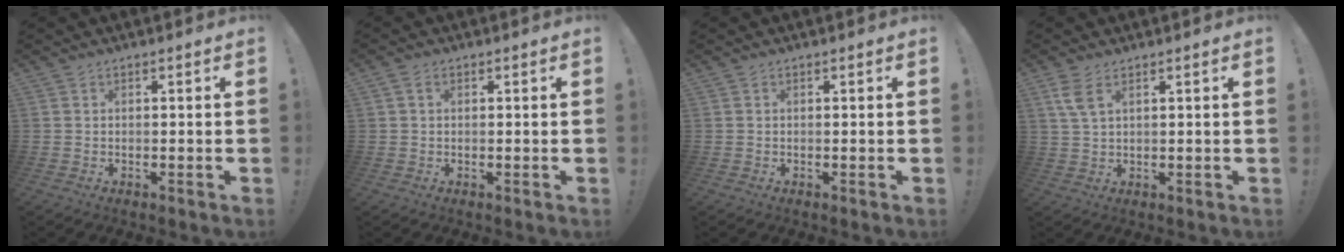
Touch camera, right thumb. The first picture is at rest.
{"total": 1.5, "force": [0.5, 1.1, 0.9], "torque": [-0.021, 0.006, 0.011]}
{"total": 0.0}
{"total": 5.2, "force": [2.6, 2.1, 4.0], "torque": [-0.076, -0.004, 0.049]}